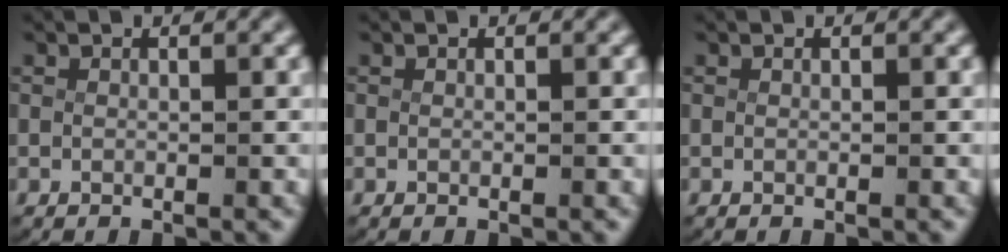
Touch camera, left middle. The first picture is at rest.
{"total": 0.0}
{"total": 0.0}